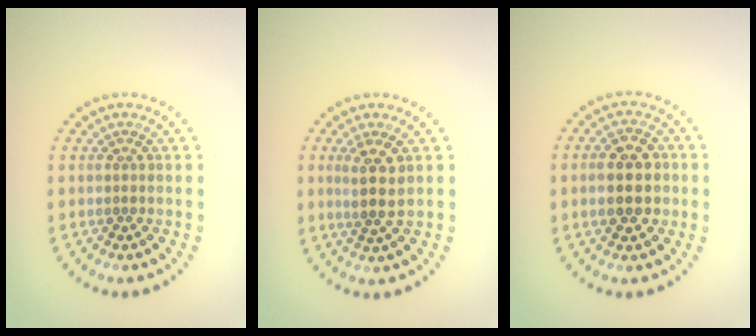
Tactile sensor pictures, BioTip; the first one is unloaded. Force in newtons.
{"total": 2.7, "press": 2.4, "slide": 1.2}
{"total": 4.6, "press": 4.6, "slide": 0.3}